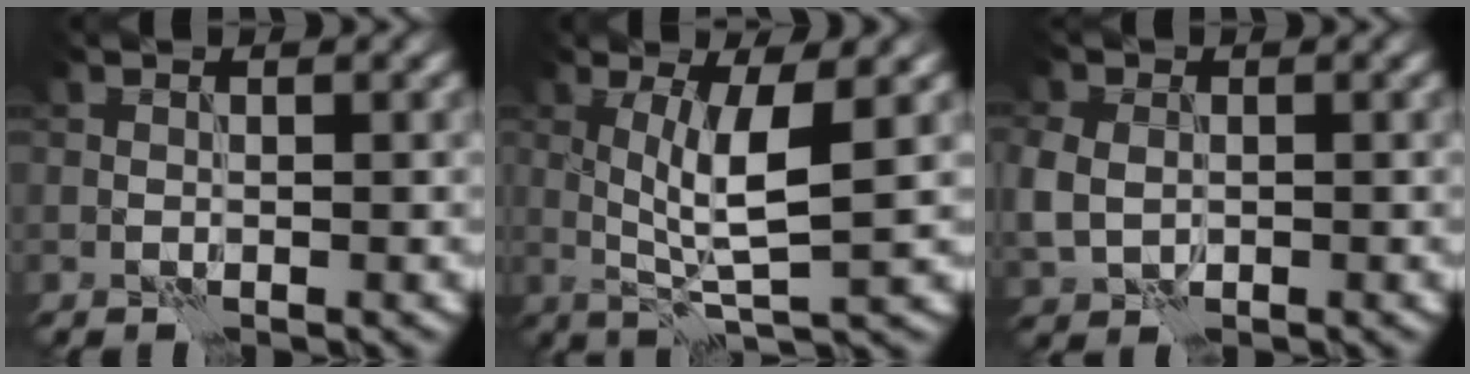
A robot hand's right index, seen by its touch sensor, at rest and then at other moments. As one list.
[{"total": 5.5, "force": [0.7, 0.9, 5.4], "torque": [-0.106, -0.005, 0.017]}, {"total": 3.4, "force": [-0.1, 2.7, 2.0], "torque": [-0.054, -0.003, 0.004]}]